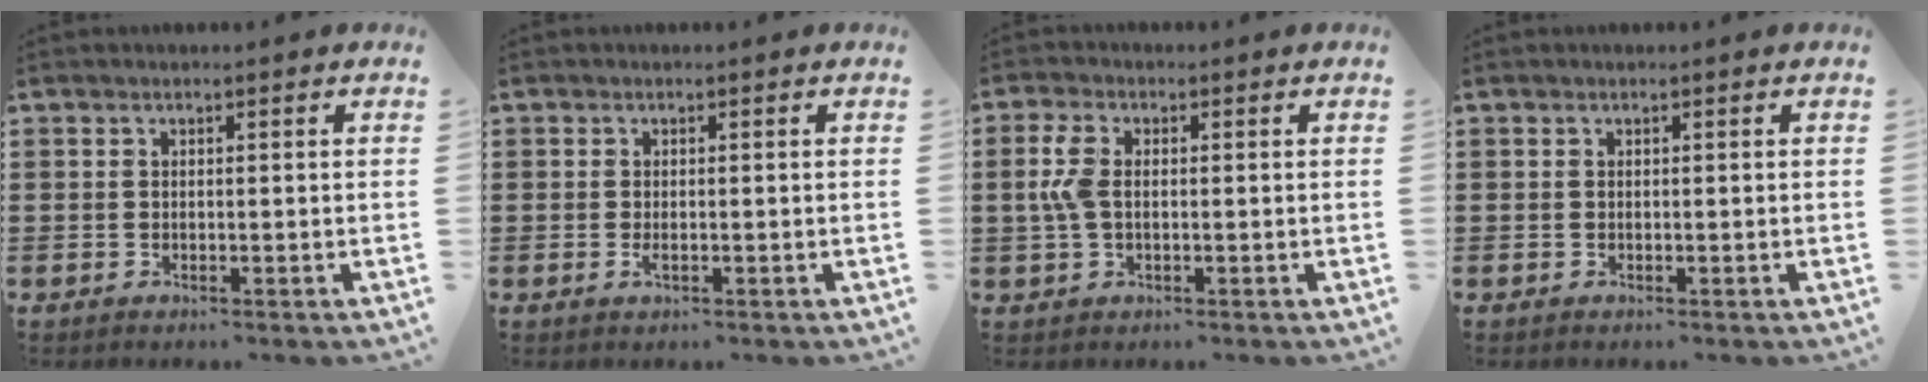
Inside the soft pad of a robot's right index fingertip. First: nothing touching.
{"total": 1.1, "force": [-0.4, 0.4, 1.0], "torque": [-0.026, -0.008, -0.008]}
{"total": 4.7, "force": [0.1, 2.7, 3.9], "torque": [-0.107, -0.001, -0.008]}
{"total": 0.0}